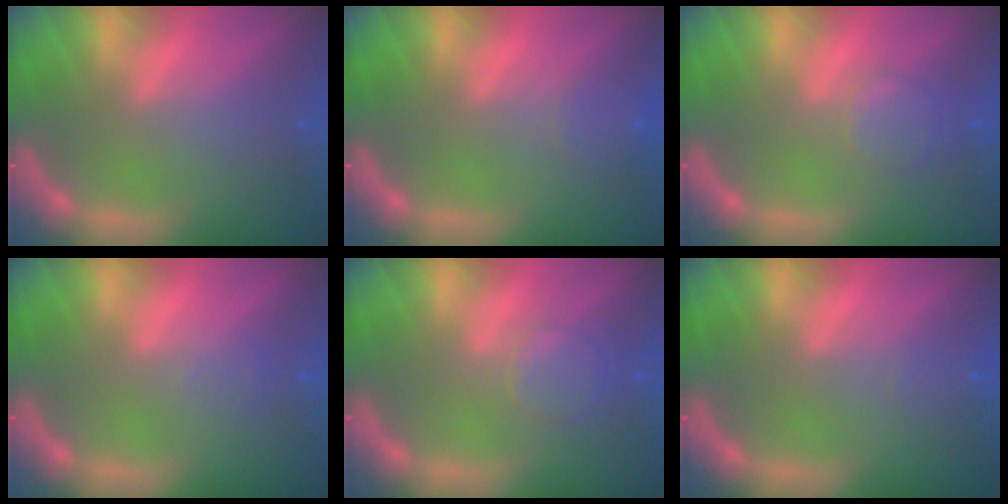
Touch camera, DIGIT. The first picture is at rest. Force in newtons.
{"total": 1.9}
{"total": 2.9}
{"total": 0.9}
{"total": 3.5}
{"total": 1.0}